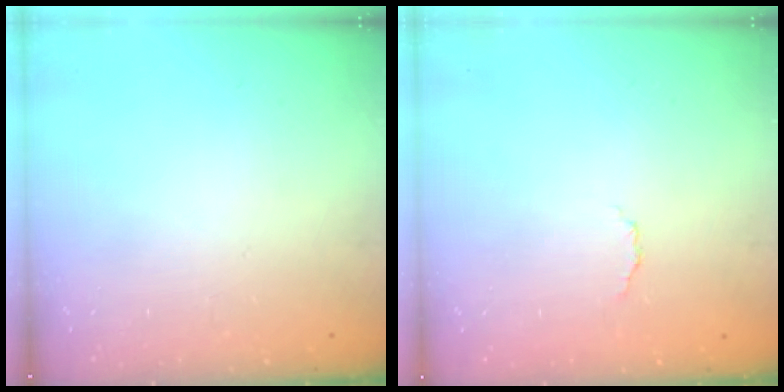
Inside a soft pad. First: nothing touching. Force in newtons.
{"total": 2.9, "press": 2.8, "slide": 0.7}